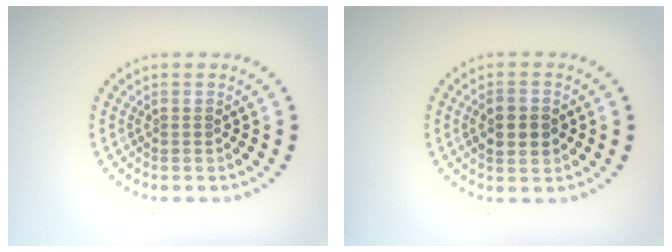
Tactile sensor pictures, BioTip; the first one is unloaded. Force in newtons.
{"total": 3.1, "press": 3.1, "slide": 0.1}